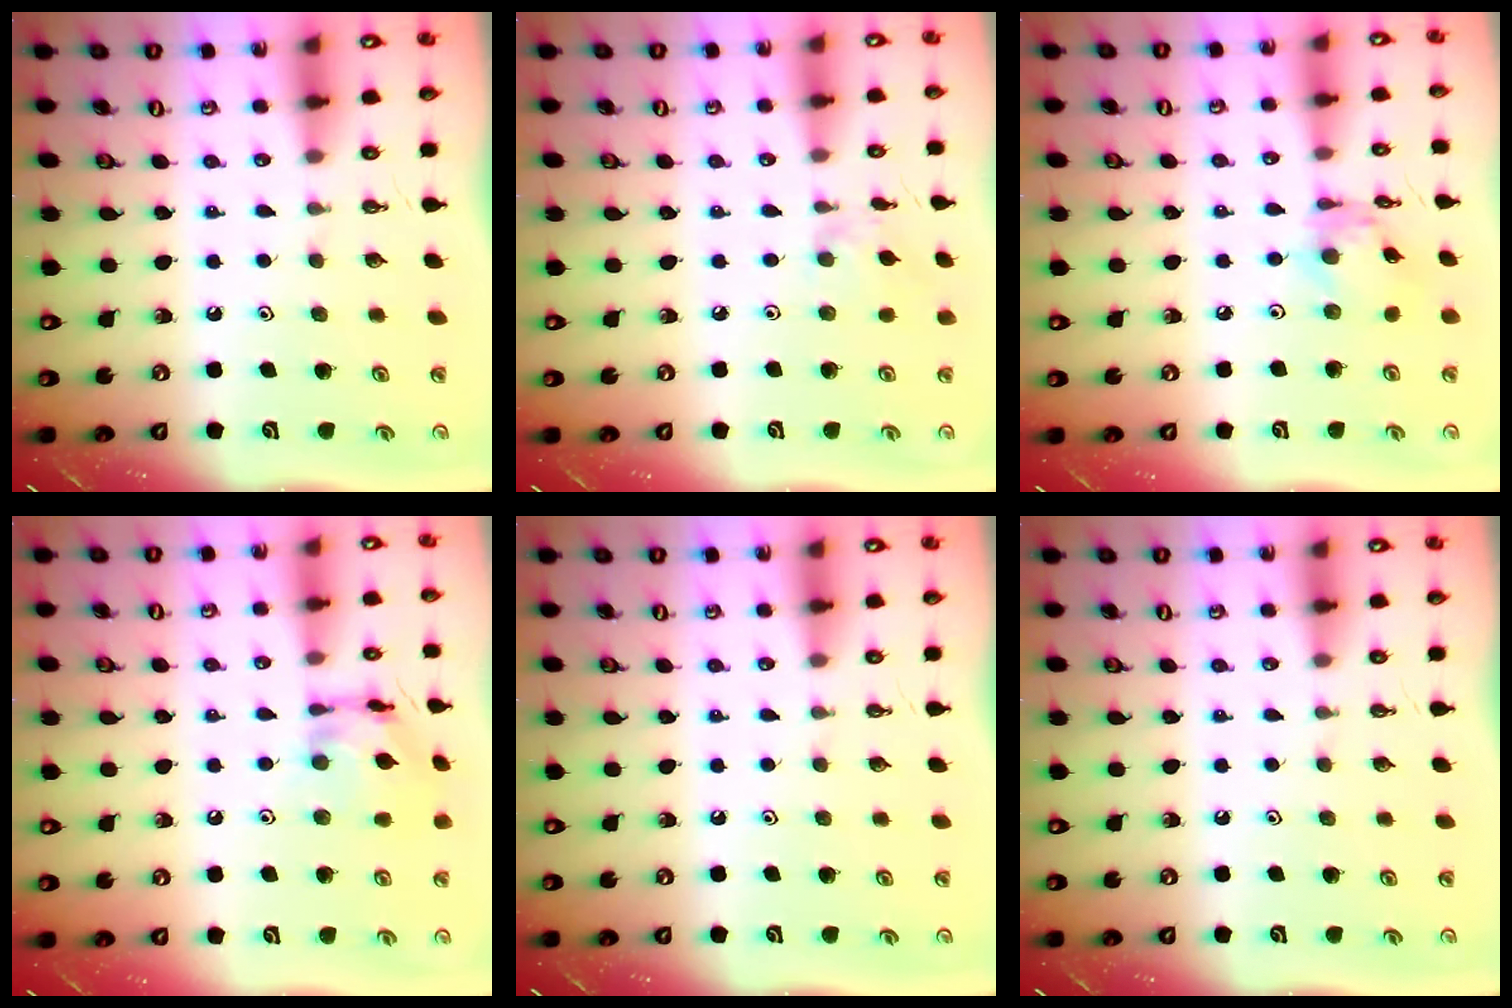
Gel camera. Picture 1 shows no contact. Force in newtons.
{"total": 2.4, "press": 2.3, "slide": 0.5}
{"total": 6.6, "press": 6.6, "slide": 0.4}
{"total": 13.5, "press": 13.4, "slide": 1.1}
{"total": 0.0}
{"total": 0.0}